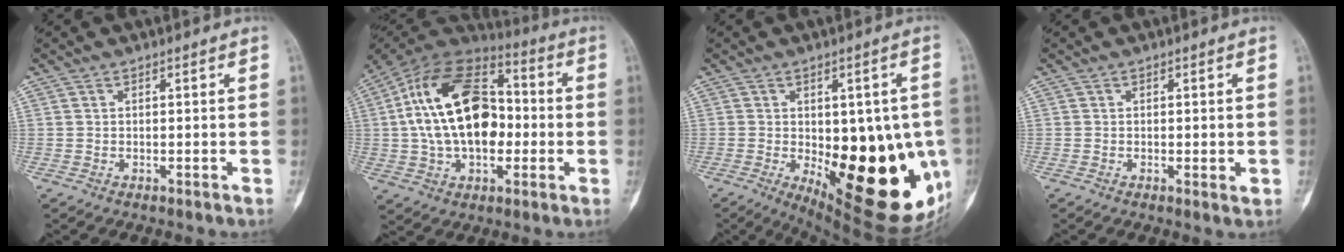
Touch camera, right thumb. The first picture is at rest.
{"total": 22.8, "force": [0.6, 14.2, 17.8], "torque": [-0.298, 0.032, 0.006]}
{"total": 26.3, "force": [-6.1, 11.1, 23.1], "torque": [-0.235, -0.020, -0.053]}
{"total": 1.9, "force": [-0.3, 0.8, 1.8], "torque": [-0.019, -0.003, -0.003]}